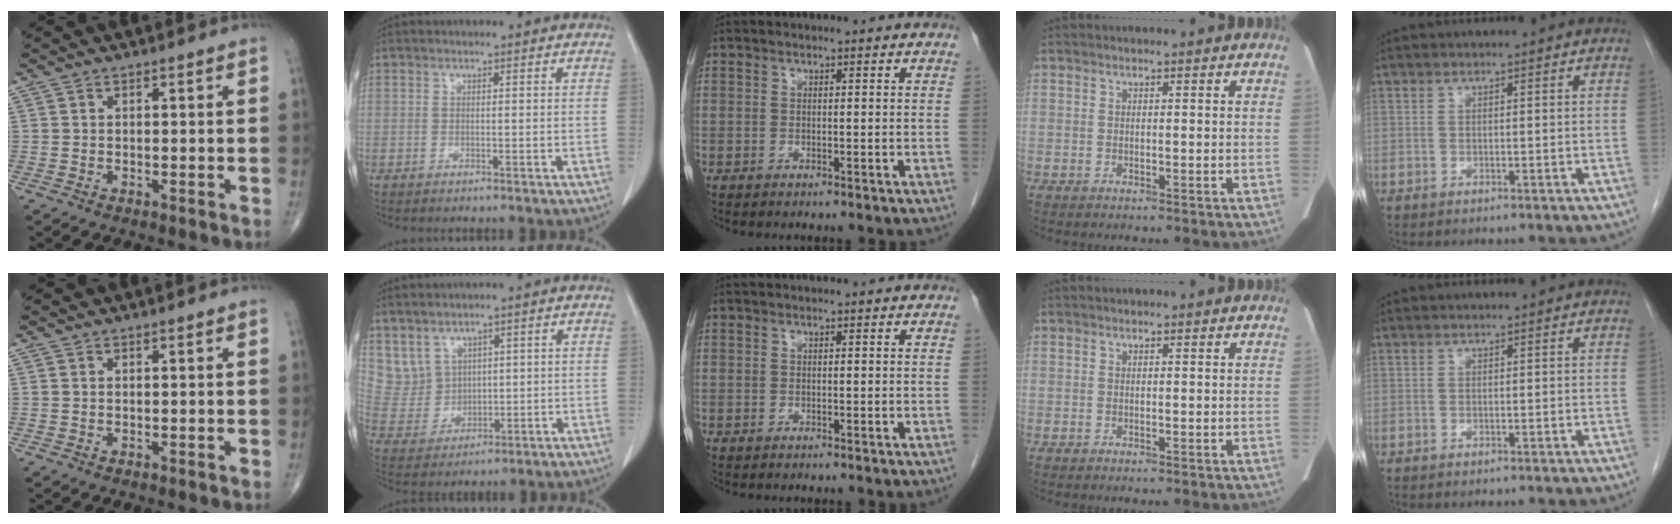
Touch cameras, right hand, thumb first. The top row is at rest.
{"index": {"total": 5.7, "force": [3.6, 4.3, 0.9], "torque": [-0.028, 0.015, 0.092]}}